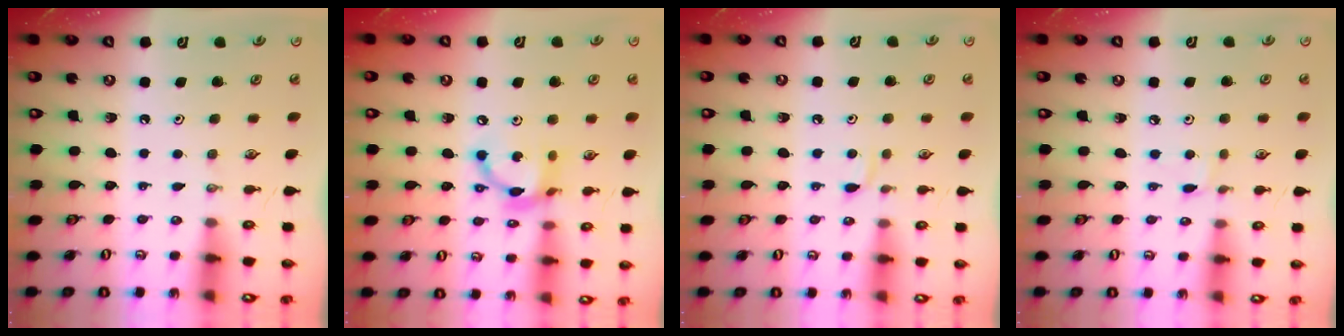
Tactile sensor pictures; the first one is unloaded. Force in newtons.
{"total": 11.7, "press": 11.6, "slide": 0.6}
{"total": 4.2, "press": 4.2, "slide": 0.4}
{"total": 2.8, "press": 2.7, "slide": 0.5}